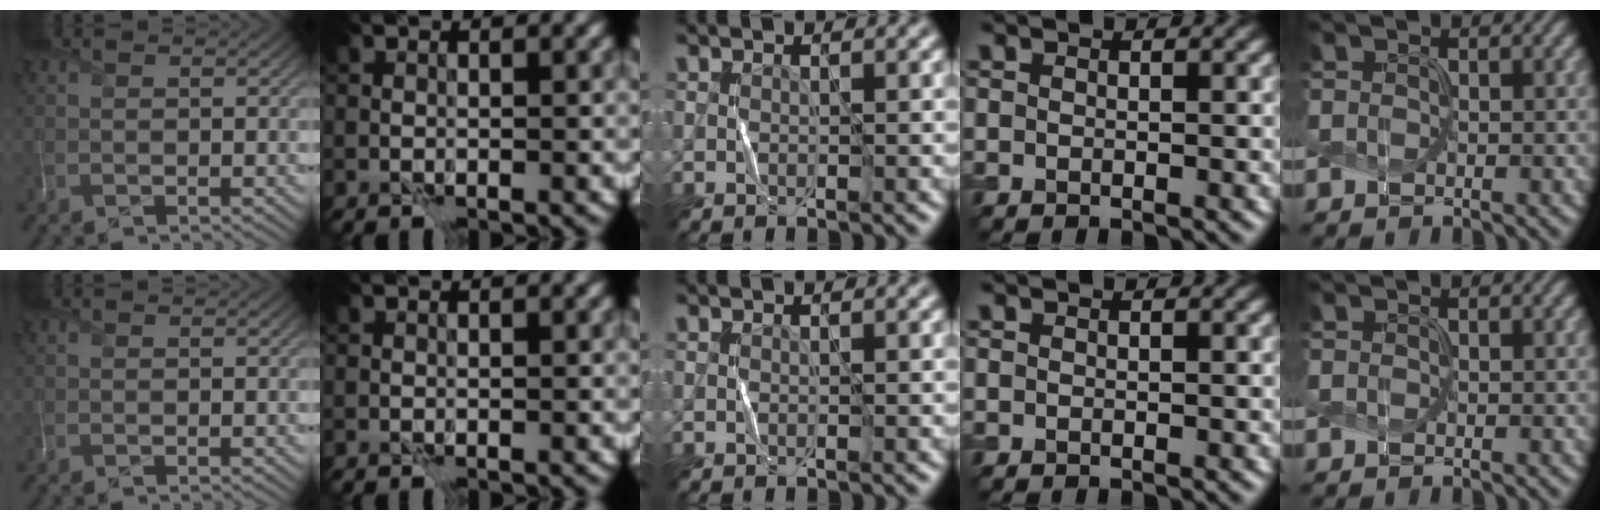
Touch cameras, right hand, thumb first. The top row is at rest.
{}